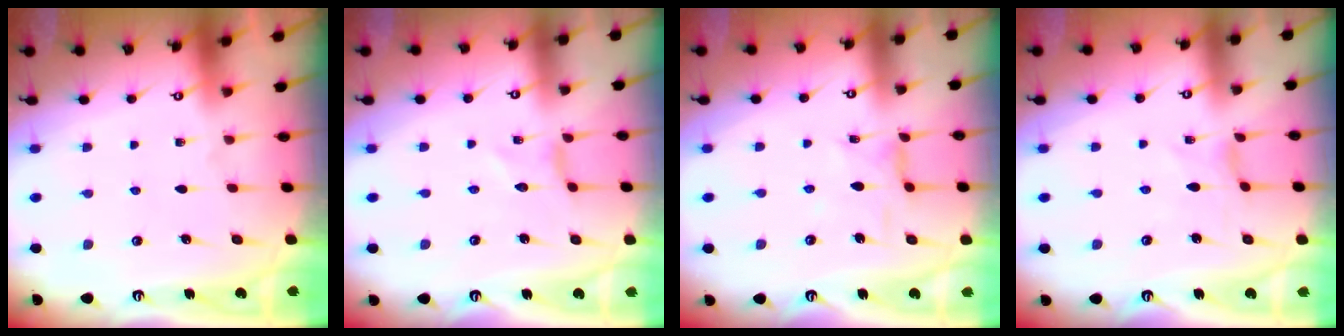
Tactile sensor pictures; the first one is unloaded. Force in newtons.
{"total": 0.0}
{"total": 4.0, "press": 4.0, "slide": 0.4}
{"total": 0.0}